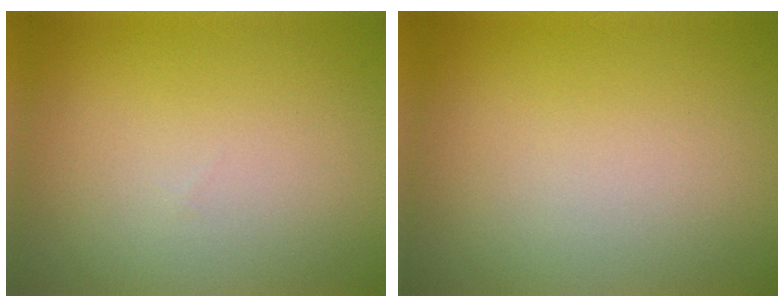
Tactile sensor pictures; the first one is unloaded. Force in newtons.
{"total": 0.0}